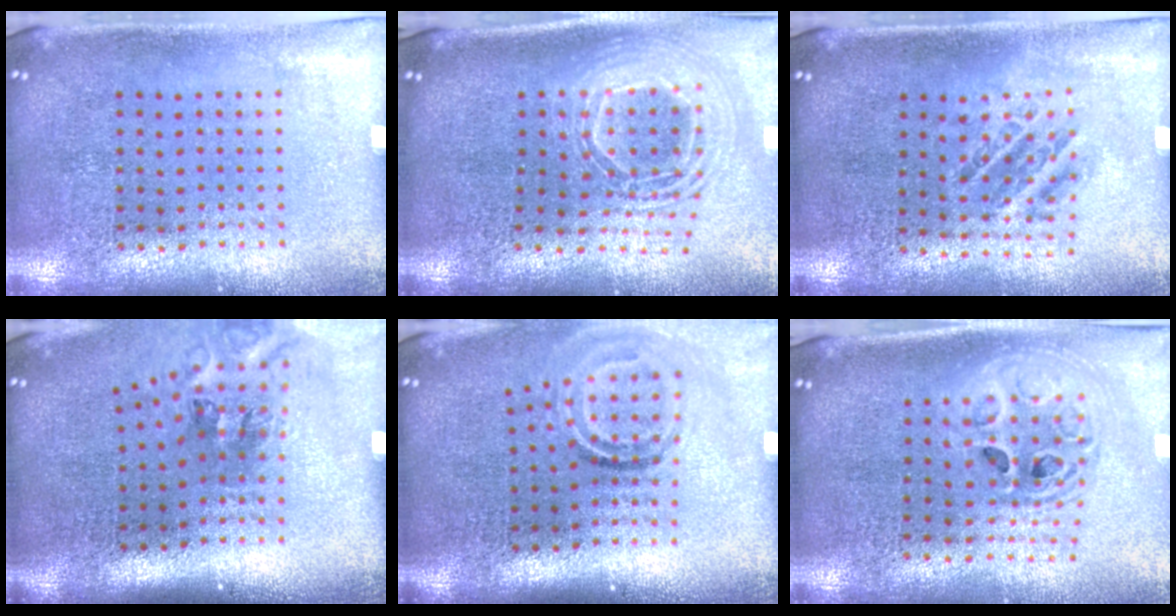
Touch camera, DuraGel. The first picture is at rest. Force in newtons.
{"total": 2.2, "press": 1.7, "slide": 1.5}
{"total": 1.0, "press": 1.0, "slide": 0.2}
{"total": 1.8, "press": 1.2, "slide": 1.3}
{"total": 1.9, "press": 1.2, "slide": 1.5}
{"total": 1.9, "press": 1.6, "slide": 1.1}